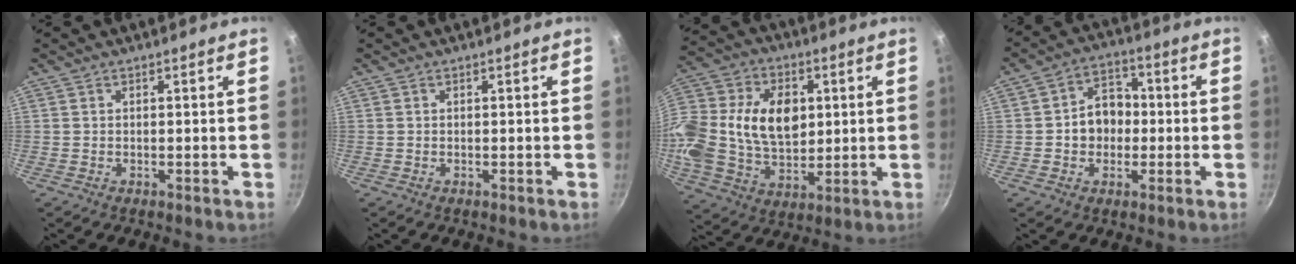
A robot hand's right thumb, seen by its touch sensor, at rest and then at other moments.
{"total": 0.0}
{"total": 24.7, "force": [3.5, 17.8, 16.8], "torque": [-0.358, 0.032, 0.060]}
{"total": 8.7, "force": [-0.6, 7.1, 5.0], "torque": [-0.033, 0.020, -0.017]}